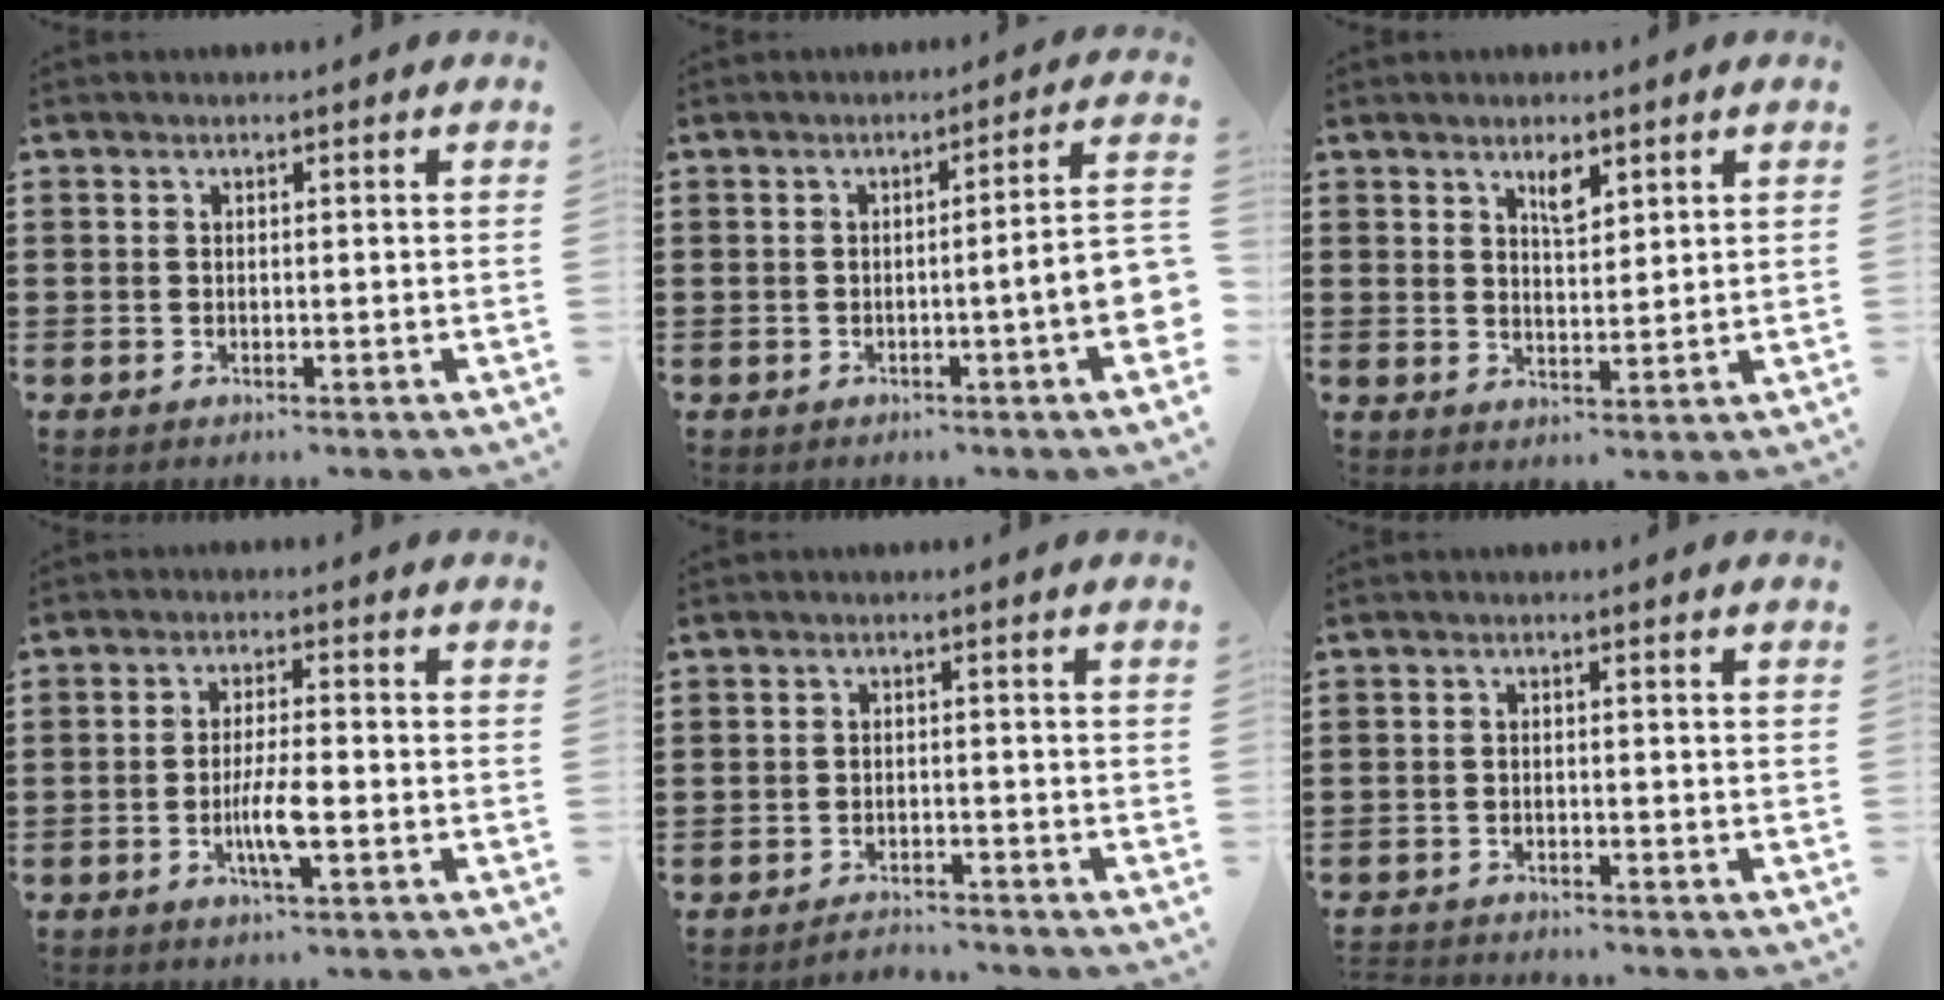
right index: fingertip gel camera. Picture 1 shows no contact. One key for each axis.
{"total": 6.3, "fx": -1.5, "fy": 0.1, "fz": 6.1, "tx": -0.093, "ty": -0.013, "tz": -0.025}
{"total": 3.2, "fx": 2.2, "fy": 1.2, "fz": 2.0, "tx": -0.029, "ty": -0.002, "tz": 0.036}
{"total": 5.3, "fx": -1.7, "fy": 0.9, "fz": 5.0, "tx": -0.097, "ty": -0.005, "tz": -0.033}
{"total": 2.1, "fx": -2.1, "fy": 0.2, "fz": -0.1, "tx": -0.005, "ty": 0.003, "tz": -0.047}
{"total": 1.6, "fx": -1.6, "fy": 0.1, "fz": -0.1, "tx": -0.003, "ty": 0.003, "tz": -0.036}